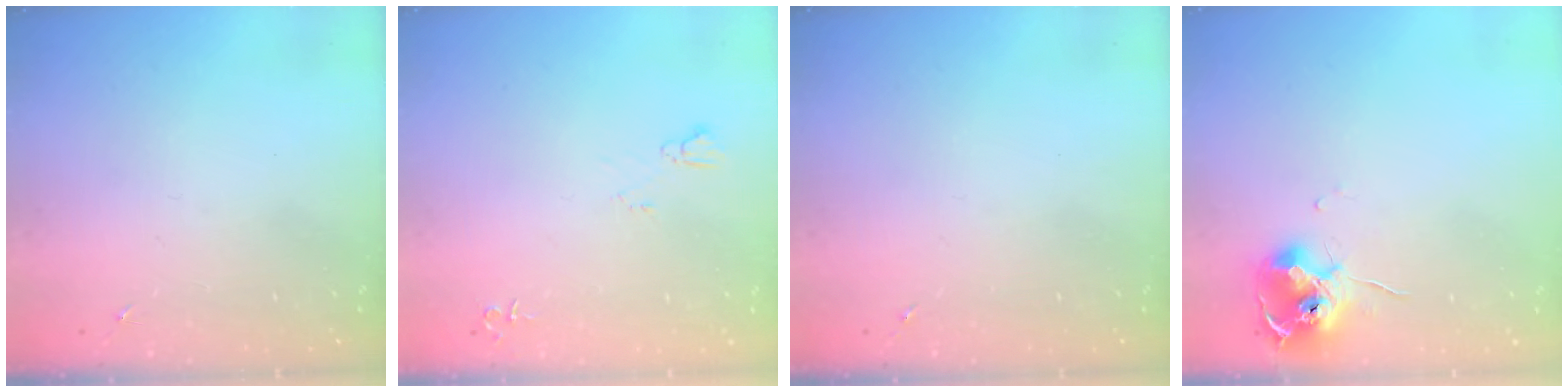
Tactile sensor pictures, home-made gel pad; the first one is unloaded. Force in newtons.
{"total": 4.9, "press": 4.9, "slide": 0.6}
{"total": 0.0}
{"total": 10.6, "press": 10.5, "slide": 0.8}